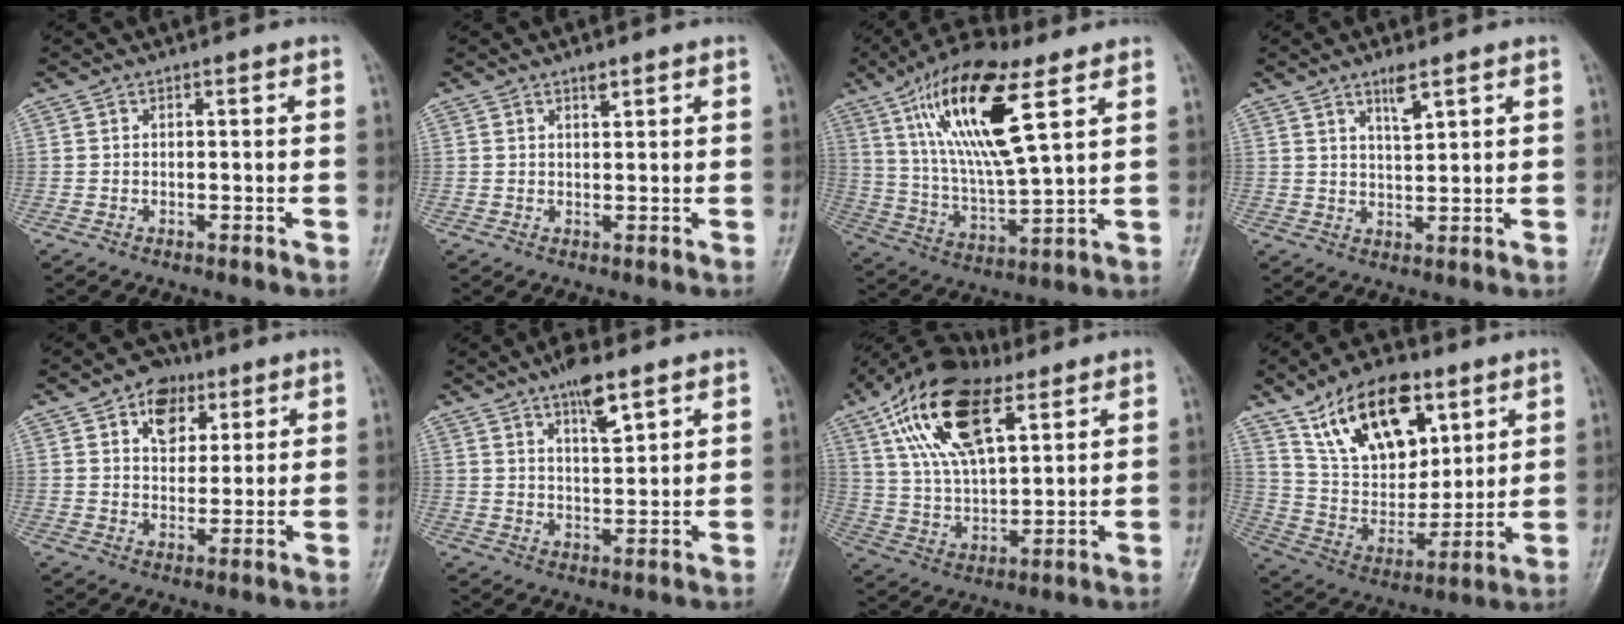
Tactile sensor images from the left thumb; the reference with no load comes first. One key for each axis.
{"total": 1.6, "fx": 1.1, "fy": 0.6, "fz": 0.9, "tx": -0.009, "ty": -0.006, "tz": 0.018}
{"total": 19.7, "fx": 8.8, "fy": 5.6, "fz": 16.8, "tx": -0.313, "ty": -0.024, "tz": 0.161}
{"total": 4.2, "fx": 2.7, "fy": 1.0, "fz": 3.1, "tx": -0.052, "ty": -0.017, "tz": 0.050}
{"total": 7.9, "fx": 3.7, "fy": 5.7, "fz": 4.0, "tx": -0.029, "ty": -0.011, "tz": 0.056}
{"total": 7.3, "fx": 4.5, "fy": 2.2, "fz": 5.3, "tx": -0.078, "ty": -0.024, "tz": 0.073}
{"total": 19.5, "fx": 9.5, "fy": 9.0, "fz": 14.4, "tx": -0.247, "ty": -0.015, "tz": 0.172}
{"total": 20.3, "fx": 10.7, "fy": 11.4, "fz": 13.0, "tx": -0.168, "ty": -0.043, "tz": 0.198}